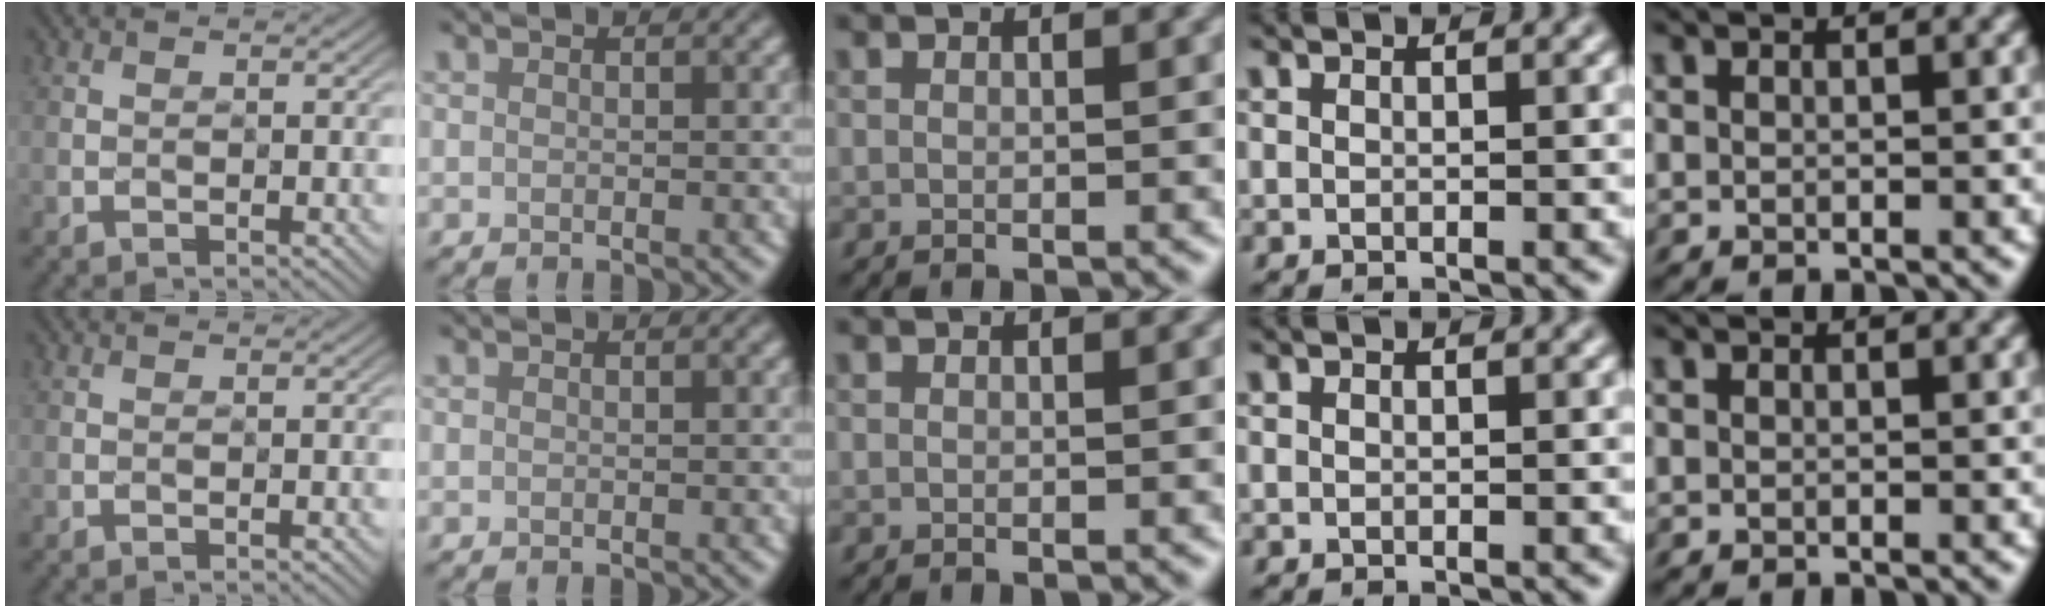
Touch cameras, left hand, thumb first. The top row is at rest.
{}